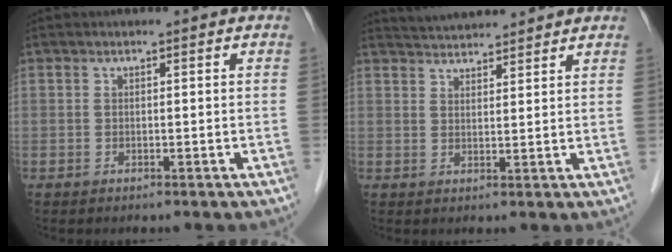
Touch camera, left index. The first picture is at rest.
{"total": 6.8, "force": [6.6, 0.9, 1.5], "torque": [-0.029, 0.031, 0.099]}